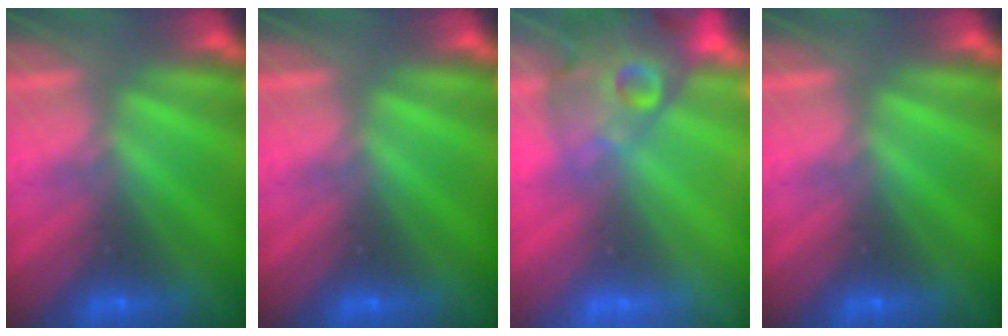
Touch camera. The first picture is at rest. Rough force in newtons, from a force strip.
{"total": 0.0}
{"total": 11.2}
{"total": 0.0}